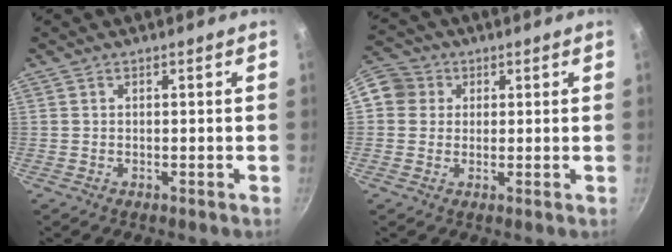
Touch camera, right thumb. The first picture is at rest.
{"total": 8.6, "force": [1.8, 7.8, 3.1], "torque": [-0.043, 0.016, 0.019]}